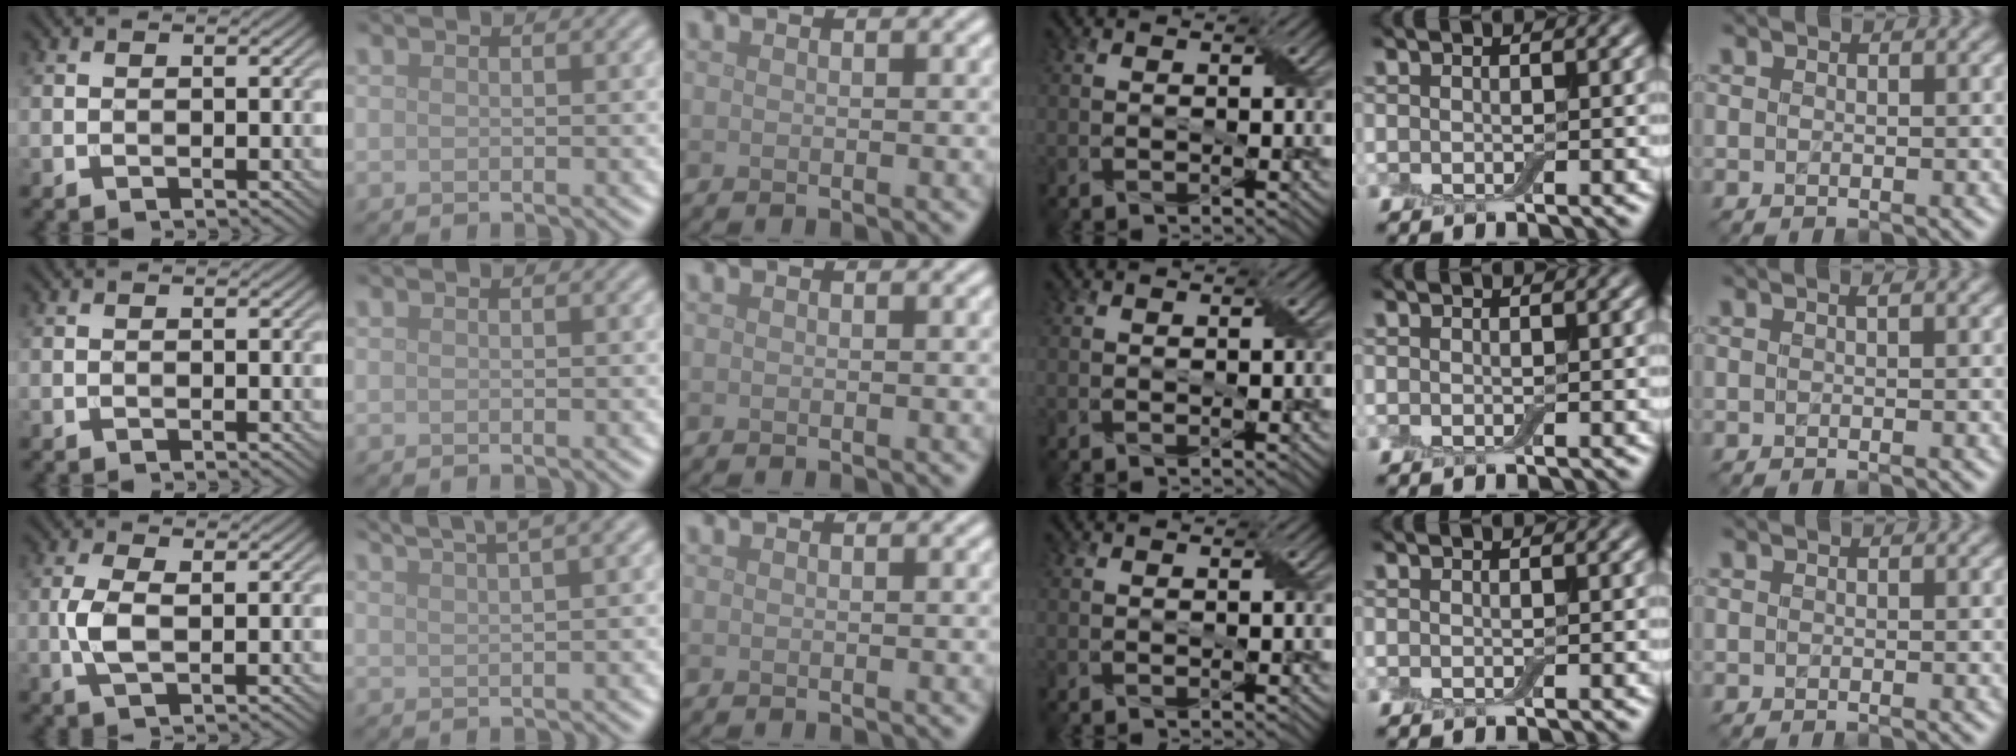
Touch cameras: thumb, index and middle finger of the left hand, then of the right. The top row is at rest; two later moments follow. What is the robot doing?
{"motion": "peel", "object": "aluminum foil"}